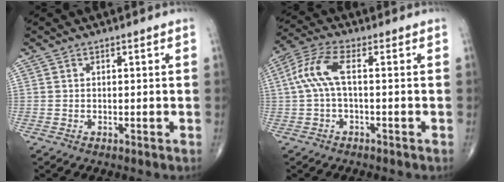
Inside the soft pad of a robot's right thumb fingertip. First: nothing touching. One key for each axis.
{"total": 7.2, "fx": 0.2, "fy": 2.4, "fz": 6.8, "tx": -0.170, "ty": 0.027, "tz": 0.000}